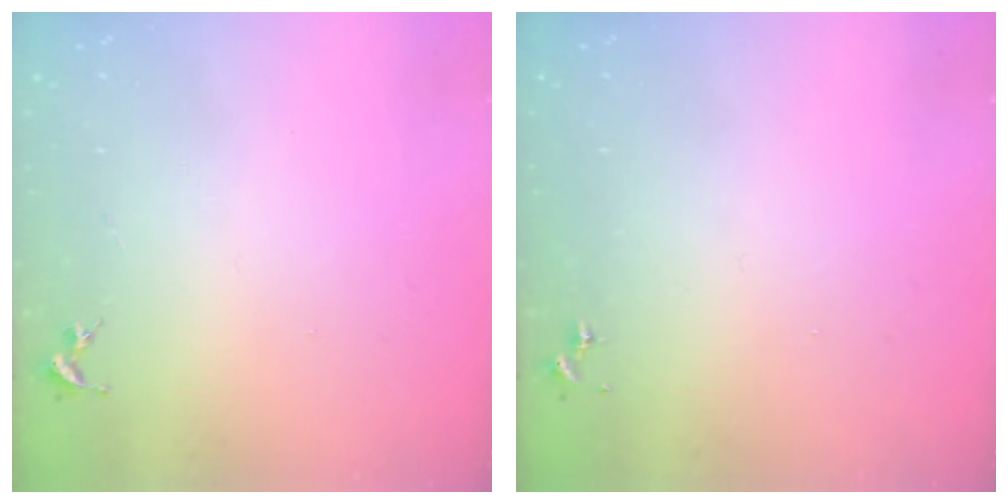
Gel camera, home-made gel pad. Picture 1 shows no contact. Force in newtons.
{"total": 0.0}